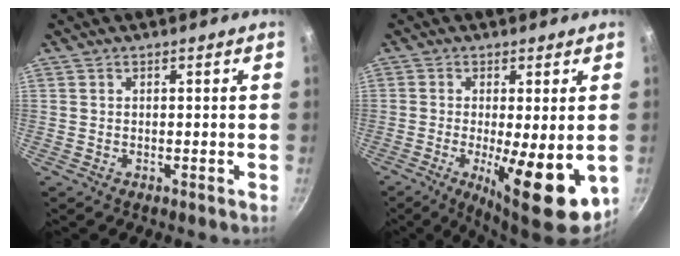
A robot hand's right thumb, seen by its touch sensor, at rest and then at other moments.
{"total": 13.7, "force": [-3.0, 4.0, 12.8], "torque": [-0.181, -0.014, -0.035]}